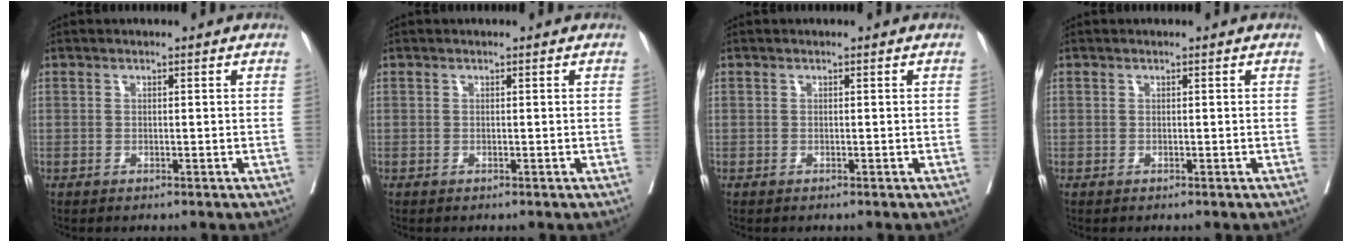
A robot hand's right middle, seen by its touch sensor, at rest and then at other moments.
{"total": 0.0}
{"total": 0.0}
{"total": 0.0}